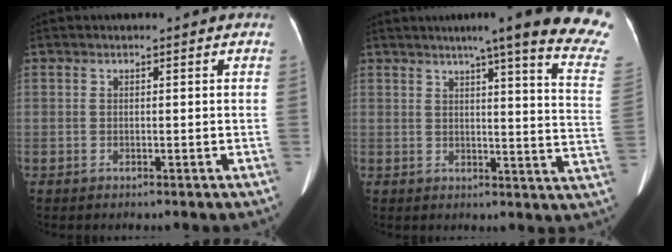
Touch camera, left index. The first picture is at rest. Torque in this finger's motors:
{"motor_torque": [0.96, -1.18, 0.82, 0.15]}